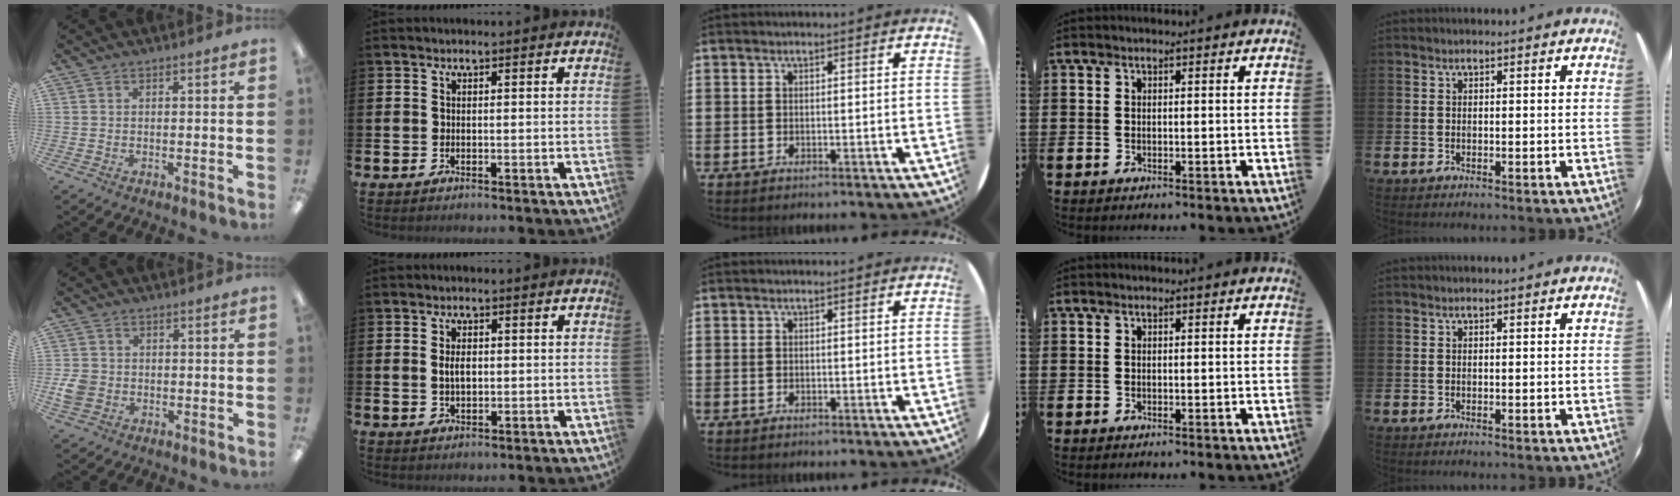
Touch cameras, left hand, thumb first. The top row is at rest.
{"thumb": {"total": 4.6, "force": [-1.1, 4.1, 1.9], "torque": [-0.030, 0.006, -0.020]}, "index": {"total": 2.7, "force": [0.3, 1.6, 2.2], "torque": [-0.036, 0.003, 0.002]}}